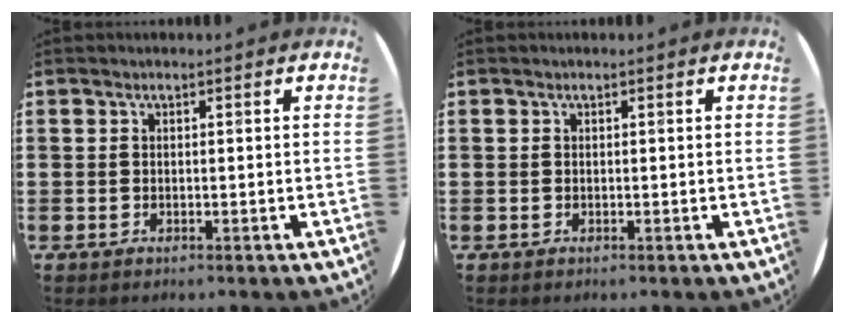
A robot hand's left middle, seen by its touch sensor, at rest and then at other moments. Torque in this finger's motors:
{"motor_torque": [-0.12, 0.00, 0.02, 0.01]}